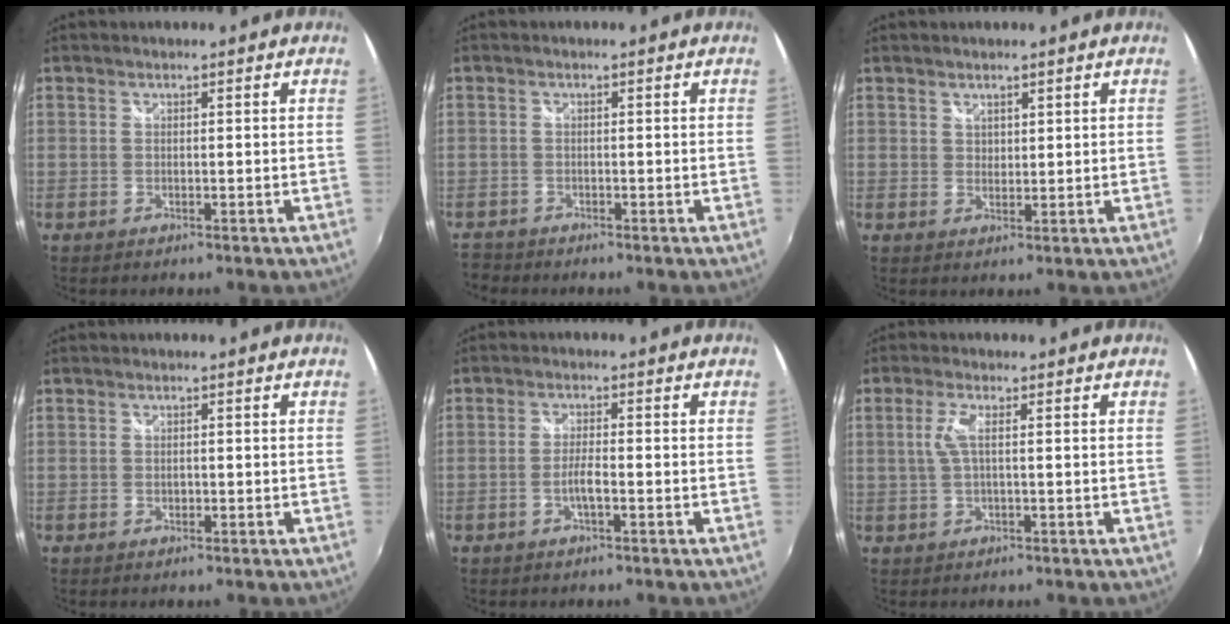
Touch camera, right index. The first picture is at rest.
{"total": 2.7, "force": [-2.3, 1.4, 0.0], "torque": [-0.008, -0.003, -0.047]}
{"total": 1.8, "force": [1.4, 1.1, 0.4], "torque": [0.003, 0.002, 0.024]}
{"total": 0.6, "force": [-0.2, 0.6, 0.2], "torque": [-0.003, -0.001, -0.003]}
{"total": 2.7, "force": [-1.2, 0.3, 2.5], "torque": [-0.050, -0.001, -0.023]}
{"total": 3.2, "force": [0.2, 0.4, 3.1], "torque": [-0.067, 0.001, 0.008]}